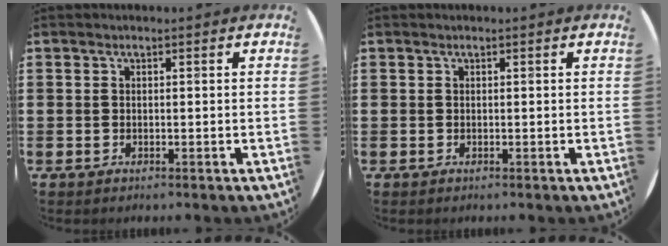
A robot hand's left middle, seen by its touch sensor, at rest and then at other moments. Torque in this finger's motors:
{"motor_torque": [0.21, -0.12, -0.01, -0.01]}